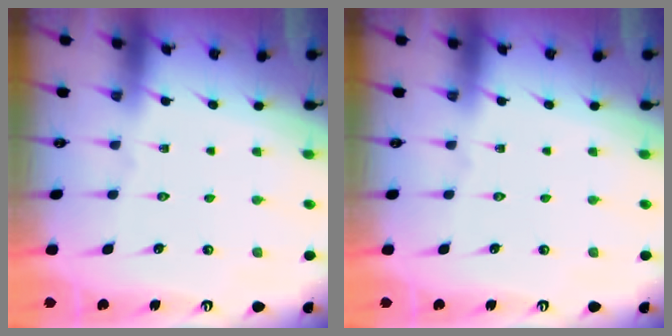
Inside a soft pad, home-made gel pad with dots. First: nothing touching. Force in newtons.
{"total": 0.0}